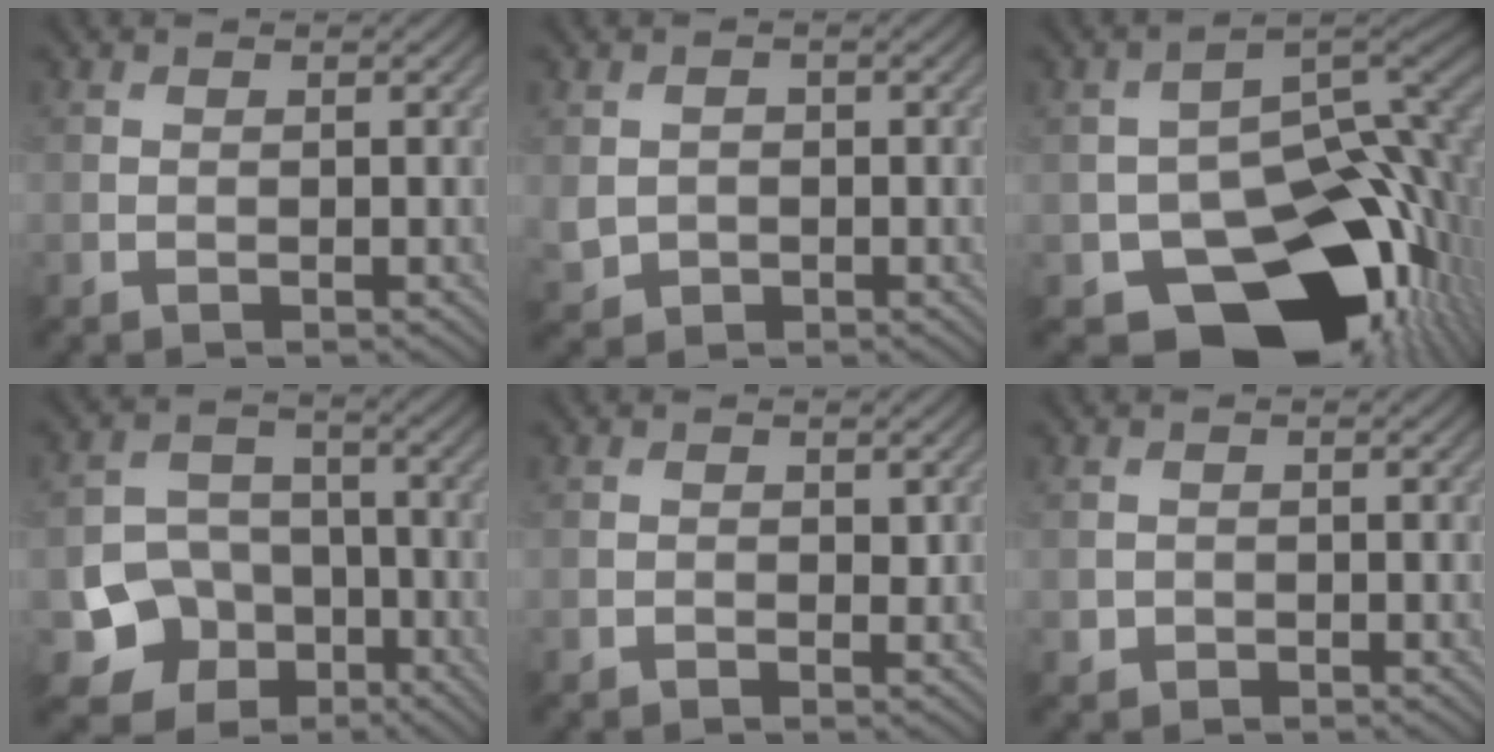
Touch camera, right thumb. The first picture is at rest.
{"total": 2.4, "force": [-0.3, 2.2, 1.0], "torque": [-0.028, -0.007, -0.004]}
{"total": 17.2, "force": [-7.7, 10.8, 10.9], "torque": [-0.142, -0.042, -0.120]}
{"total": 9.1, "force": [-4.1, 7.4, 3.2], "torque": [-0.073, -0.025, -0.089]}
{"total": 0.6, "force": [-0.1, 0.4, 0.4], "torque": [-0.002, -0.004, -0.003]}
{"total": 0.8, "force": [-0.2, 0.8, 0.2], "torque": [-0.002, -0.006, -0.006]}